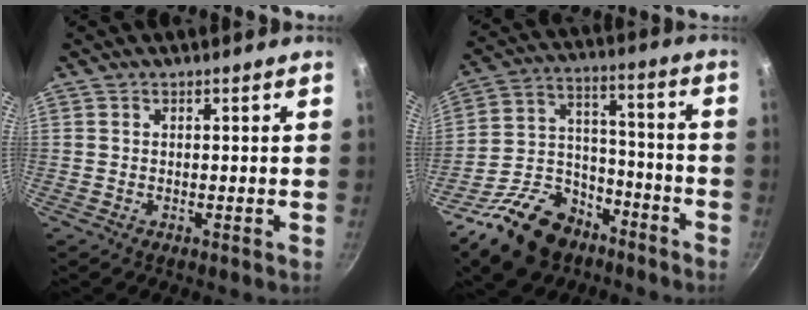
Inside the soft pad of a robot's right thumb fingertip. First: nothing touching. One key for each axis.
{"total": 18.5, "fx": -12.0, "fy": 11.2, "fz": 8.5, "tx": -0.123, "ty": 0.086, "tz": -0.200}